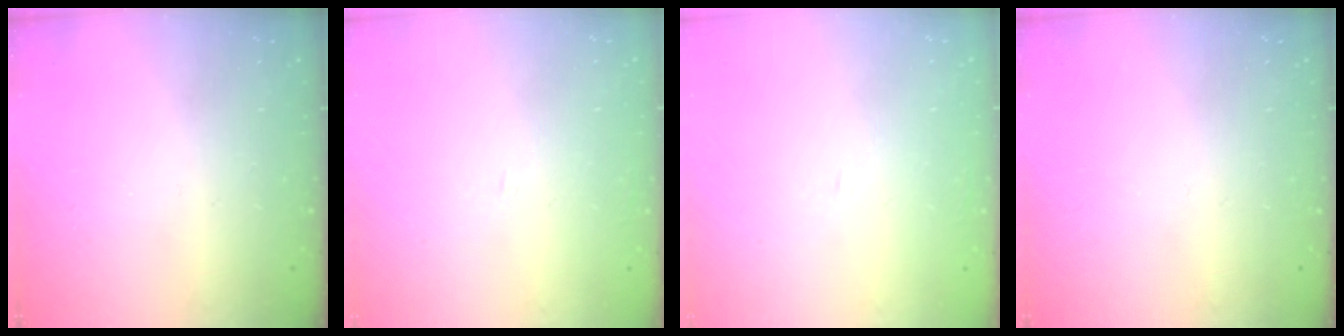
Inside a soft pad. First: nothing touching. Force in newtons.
{"total": 0.9, "press": 0.9, "slide": 0.1}
{"total": 0.9, "press": 0.9, "slide": 0.1}
{"total": 0.0}